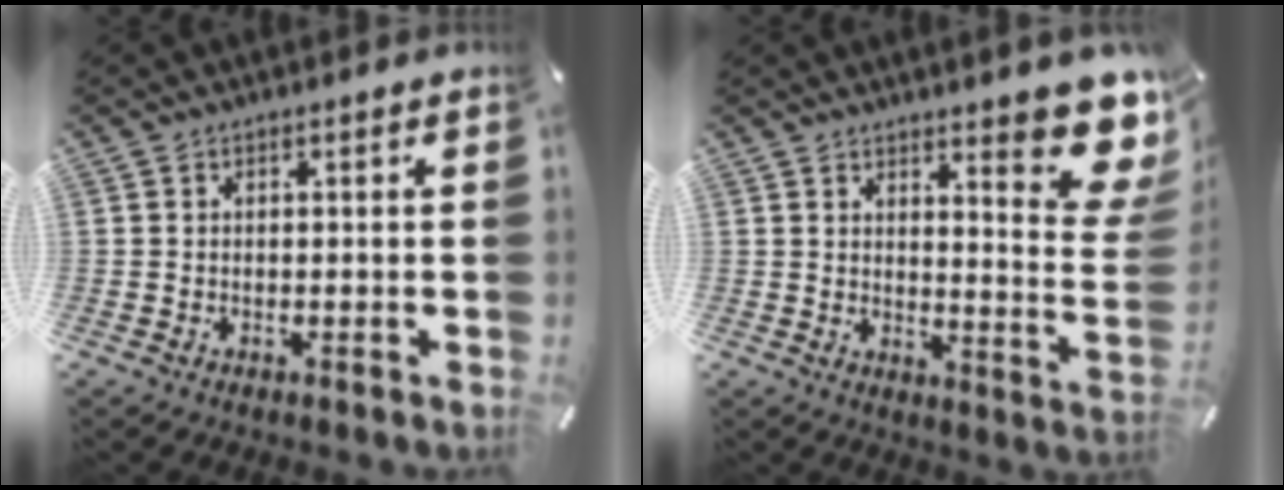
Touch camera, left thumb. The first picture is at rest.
{"total": 13.6, "force": [9.2, 3.5, 9.4], "torque": [-0.115, -0.079, 0.155]}